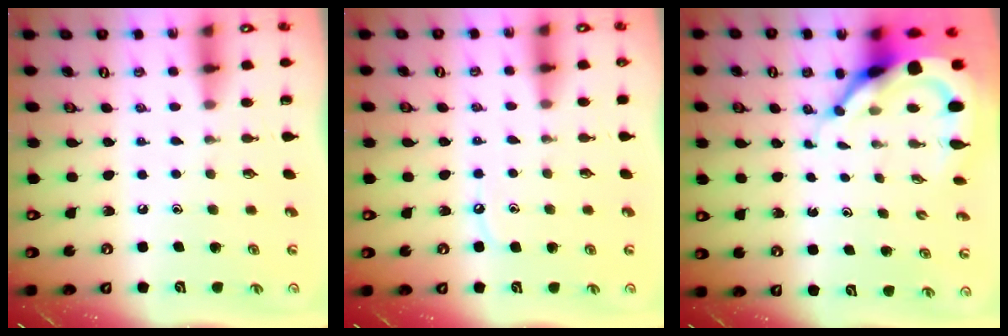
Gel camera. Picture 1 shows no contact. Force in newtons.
{"total": 4.6, "press": 4.5, "slide": 0.7}
{"total": 9.1, "press": 9.0, "slide": 0.9}